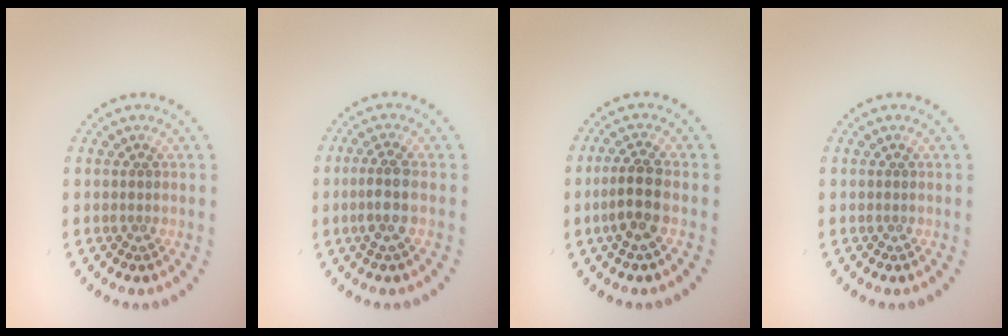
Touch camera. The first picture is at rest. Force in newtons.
{"total": 2.1, "press": 1.8, "slide": 1.1}
{"total": 2.8, "press": 2.5, "slide": 1.3}
{"total": 0.0}